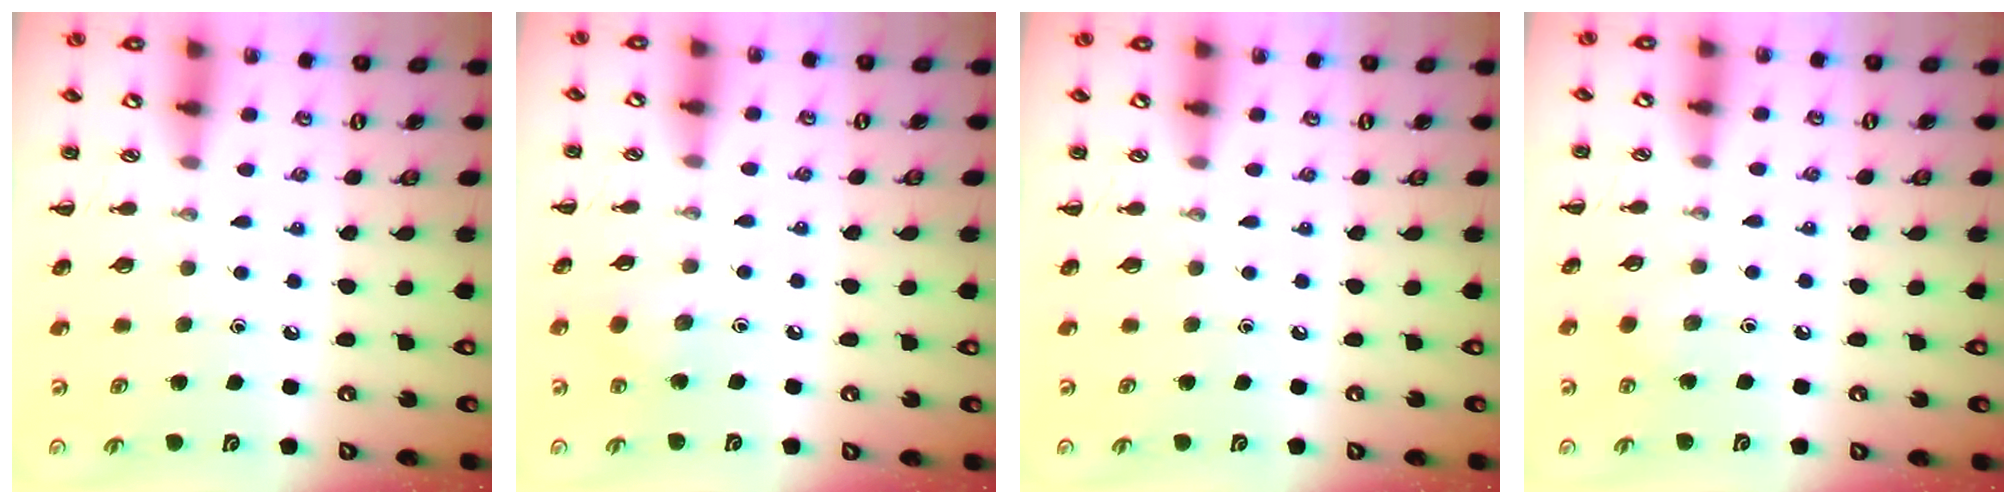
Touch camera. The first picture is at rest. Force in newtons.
{"total": 4.1, "press": 4.0, "slide": 1.0}
{"total": 0.0}
{"total": 4.8, "press": 4.6, "slide": 1.2}